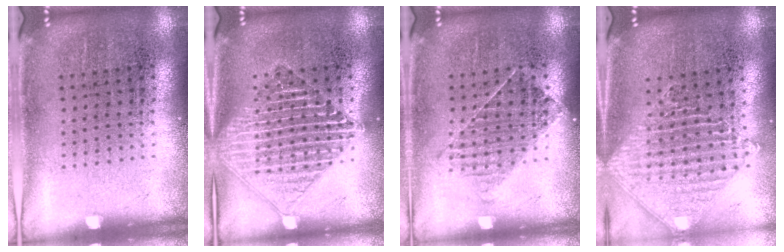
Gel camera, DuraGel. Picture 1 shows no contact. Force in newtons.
{"total": 2.1, "press": 2.1, "slide": 0.3}
{"total": 1.1, "press": 0.9, "slide": 0.7}
{"total": 1.5, "press": 1.3, "slide": 0.6}